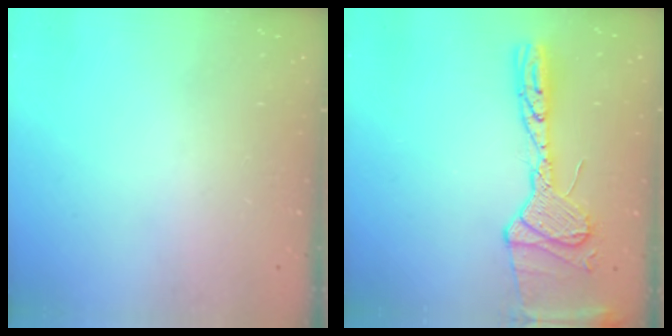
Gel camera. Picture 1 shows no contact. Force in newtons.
{"total": 16.8, "press": 16.1, "slide": 4.6}